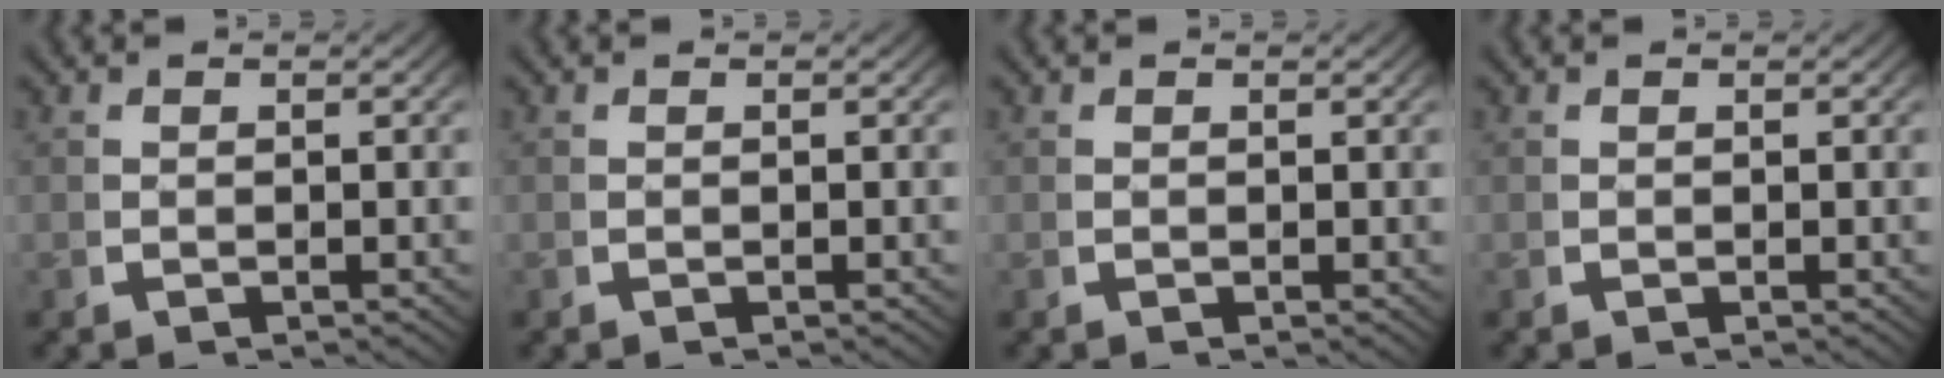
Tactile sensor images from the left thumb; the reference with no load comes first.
{"total": 0.0}
{"total": 0.0}
{"total": 0.0}